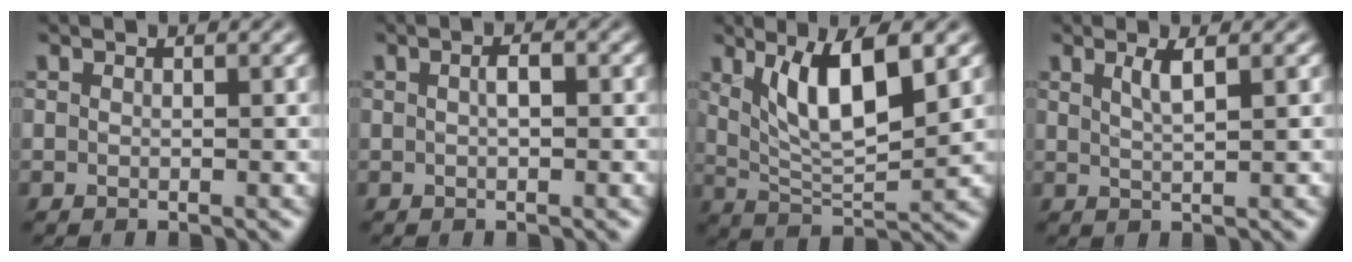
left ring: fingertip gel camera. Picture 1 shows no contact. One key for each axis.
{"total": 1.3, "fx": 0.1, "fy": 0.4, "fz": 1.2, "tx": -0.023, "ty": 0.001, "tz": 0.002}
{"total": 7.3, "fx": 2.7, "fy": 2.2, "fz": 6.5, "tx": -0.114, "ty": -0.008, "tz": 0.051}
{"total": 2.1, "fx": 1.0, "fy": 0.5, "fz": 1.8, "tx": -0.028, "ty": 0.001, "tz": 0.015}